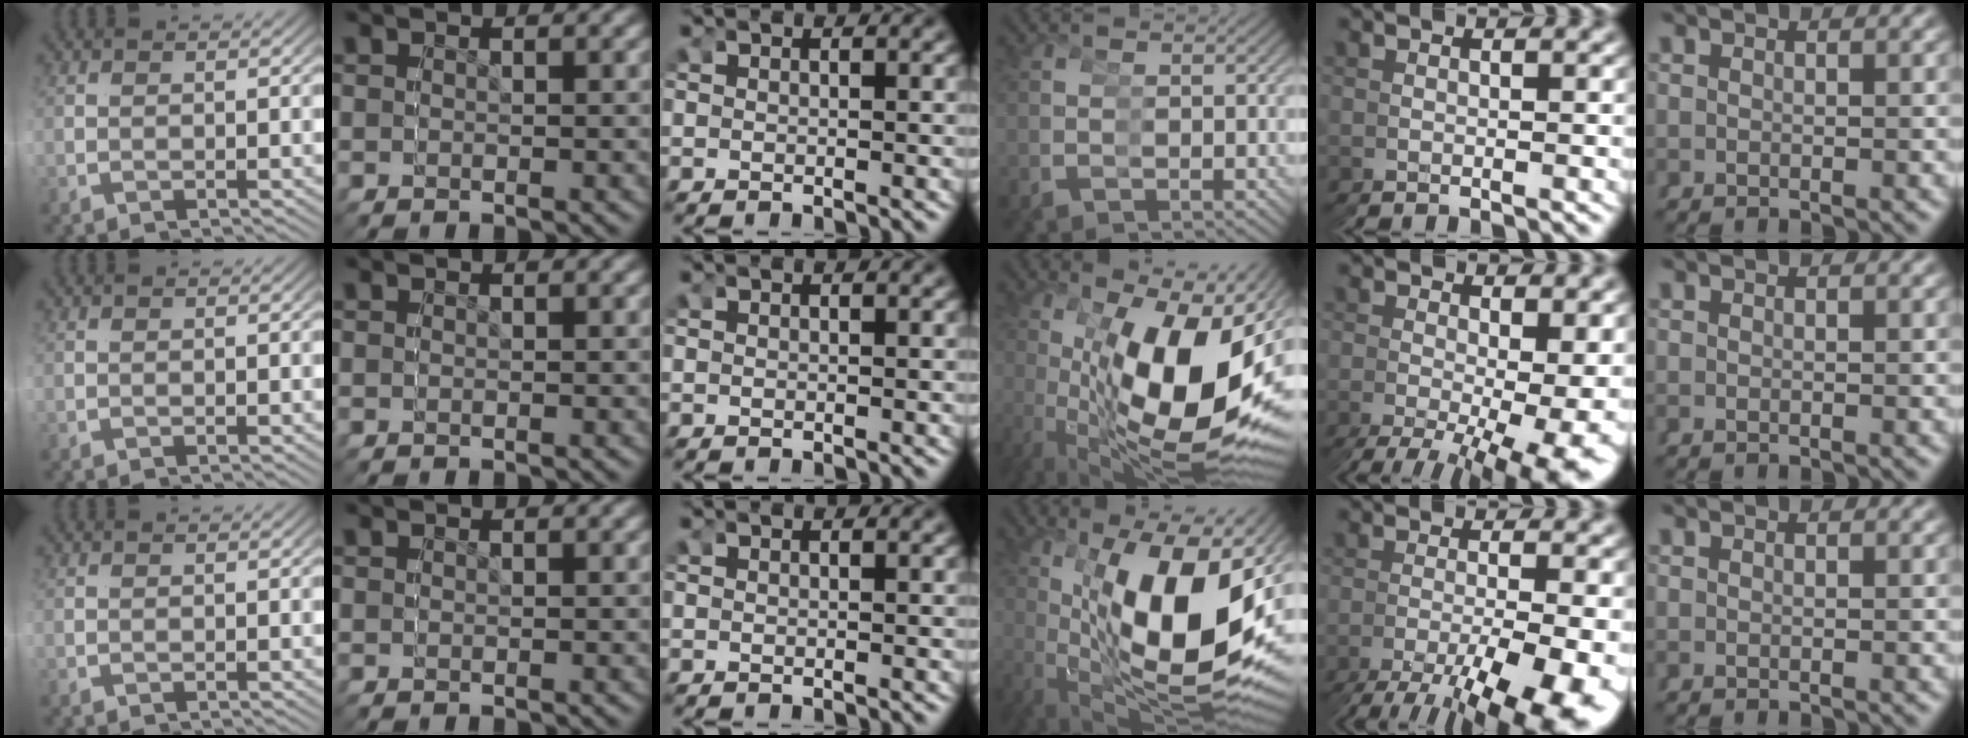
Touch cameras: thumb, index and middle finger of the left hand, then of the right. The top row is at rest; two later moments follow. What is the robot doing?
{"motion": "grasp_and_lifting", "object": "glue stick"}